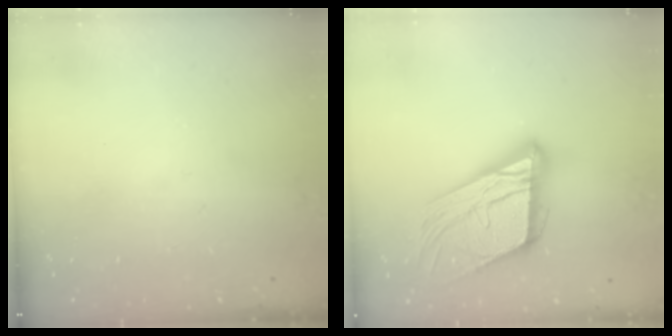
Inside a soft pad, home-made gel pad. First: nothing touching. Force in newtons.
{"total": 21.2, "press": 21.0, "slide": 2.9}